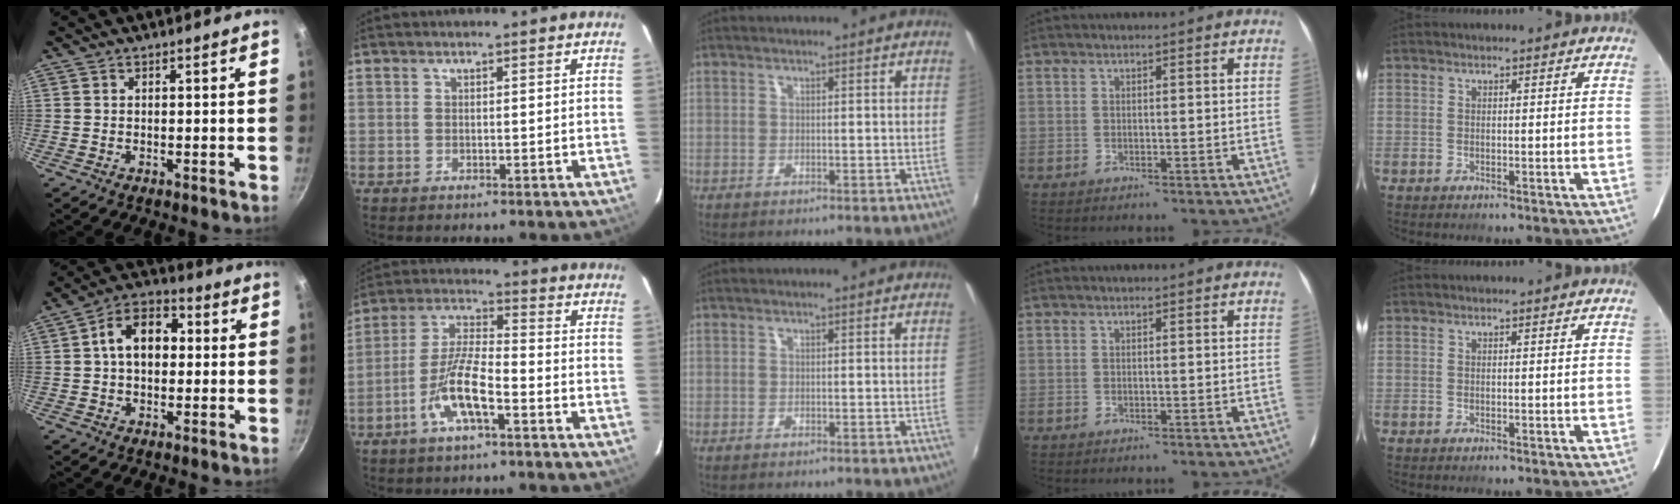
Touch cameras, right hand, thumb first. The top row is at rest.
{"thumb": {"total": 10.9, "force": [1.1, 7.5, 7.8], "torque": [-0.089, 0.030, 0.001]}, "index": {"total": 10.2, "force": [-5.0, 2.5, 8.5], "torque": [-0.178, 0.000, -0.095]}}